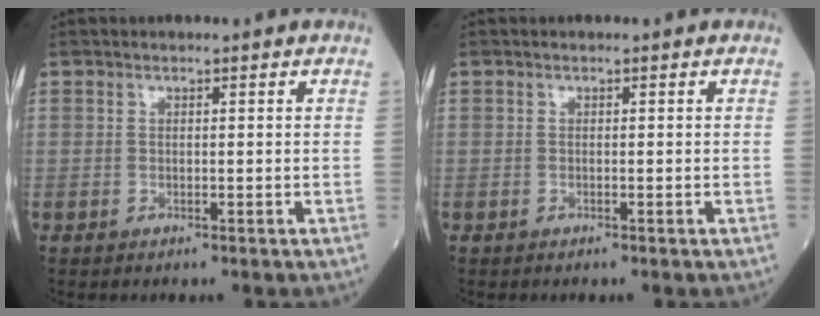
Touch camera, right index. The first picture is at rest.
{"total": 0.0}